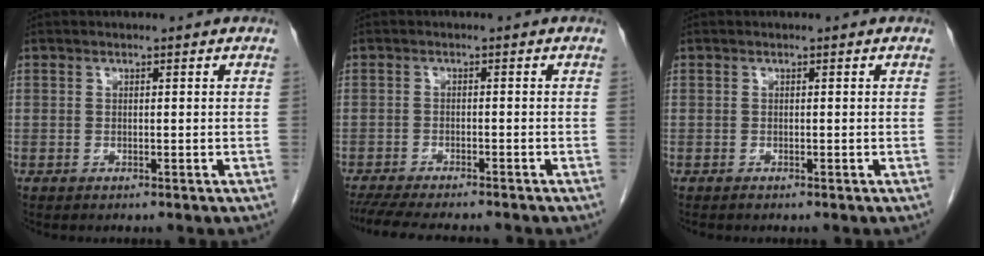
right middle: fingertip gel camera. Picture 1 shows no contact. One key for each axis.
{"total": 11.8, "fx": -10.3, "fy": 2.0, "fz": 5.3, "tx": -0.083, "ty": -0.015, "tz": -0.146}
{"total": 0.0}